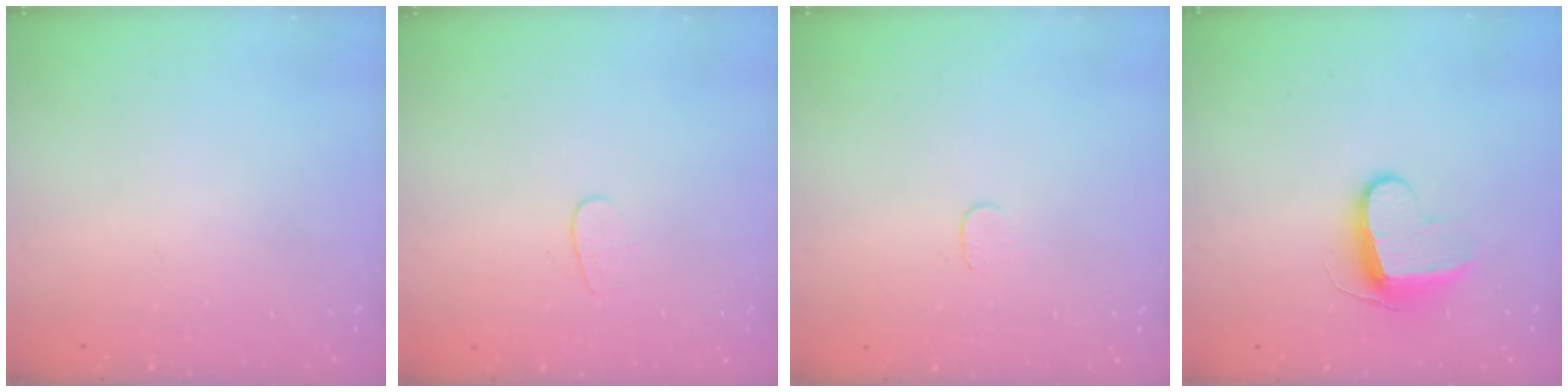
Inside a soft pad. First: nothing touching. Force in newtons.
{"total": 3.8, "press": 3.8, "slide": 0.3}
{"total": 3.0, "press": 3.0, "slide": 0.3}
{"total": 9.3, "press": 9.3, "slide": 0.0}